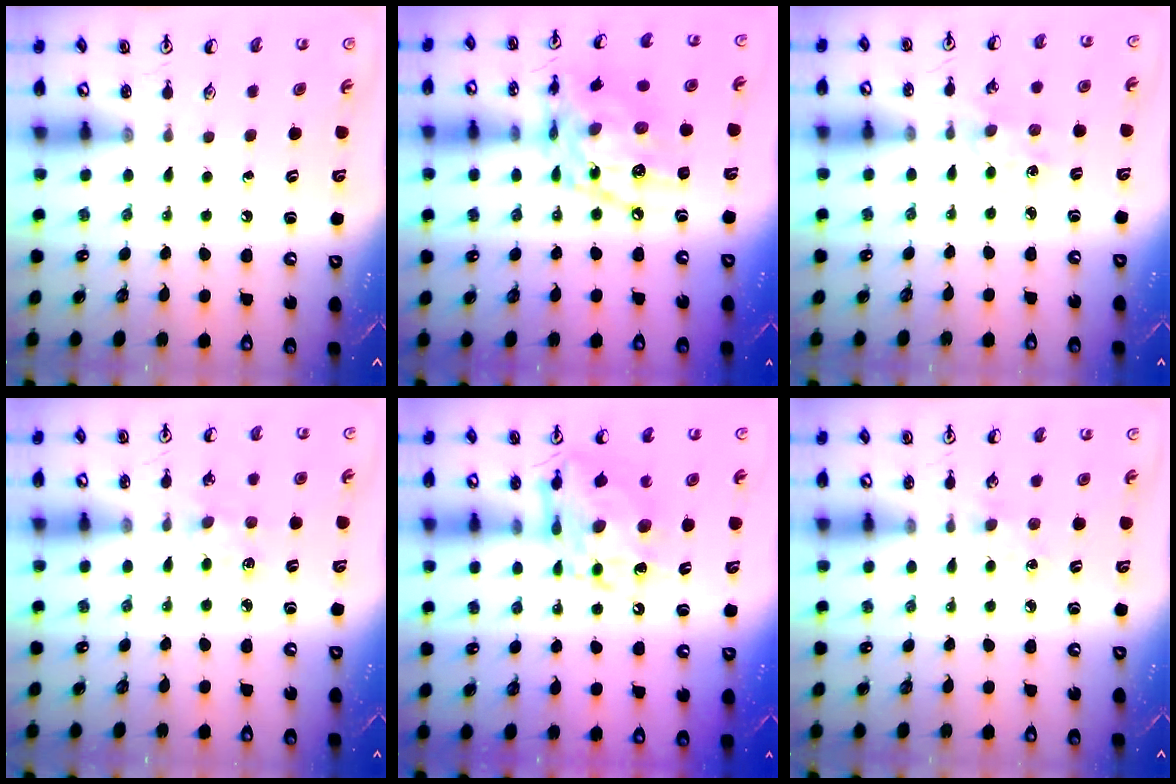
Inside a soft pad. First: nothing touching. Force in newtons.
{"total": 14.9, "press": 14.9, "slide": 0.8}
{"total": 2.9, "press": 2.9, "slide": 0.4}
{"total": 4.0, "press": 3.9, "slide": 0.5}
{"total": 12.3, "press": 12.2, "slide": 1.1}
{"total": 3.0, "press": 2.9, "slide": 0.4}